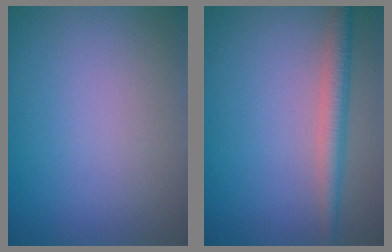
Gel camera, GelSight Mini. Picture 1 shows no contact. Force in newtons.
{"total": 3.0, "press": 3.0, "slide": 0.1}